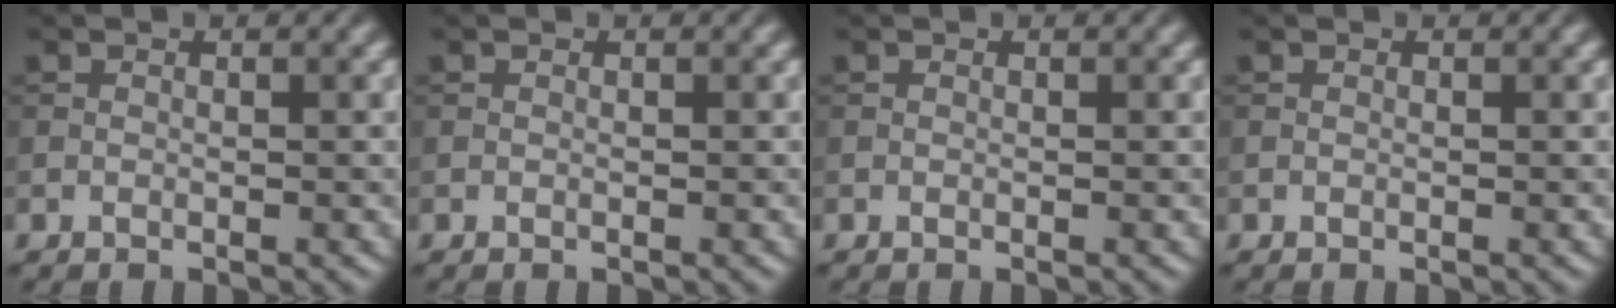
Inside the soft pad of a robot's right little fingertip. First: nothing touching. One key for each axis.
{"total": 0.0}
{"total": 0.0}
{"total": 0.0}